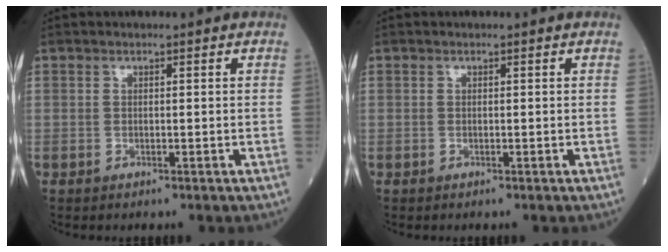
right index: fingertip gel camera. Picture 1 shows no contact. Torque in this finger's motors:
{"motor_torque": [0.02, -0.01, 0.00, -0.01]}